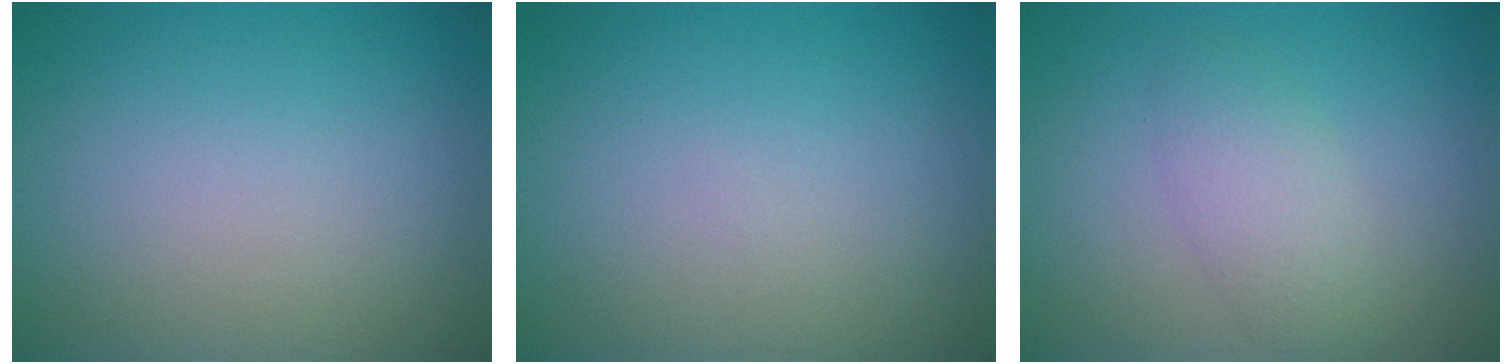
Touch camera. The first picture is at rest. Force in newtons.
{"total": 0.0}
{"total": 2.6, "press": 2.6, "slide": 0.1}